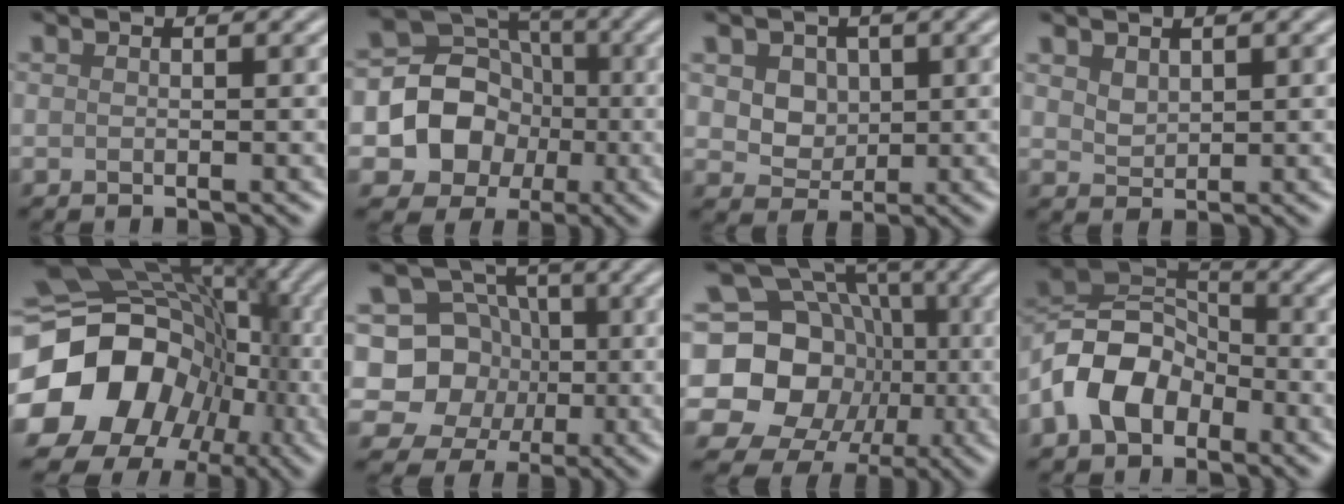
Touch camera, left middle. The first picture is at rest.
{"total": 9.2, "force": [-1.3, 8.4, 3.5], "torque": [-0.049, 0.022, -0.047]}
{"total": 5.9, "force": [2.4, 4.6, 2.8], "torque": [-0.052, 0.020, 0.031]}
{"total": 1.4, "force": [1.0, 0.9, 0.5], "torque": [-0.014, 0.000, 0.022]}
{"total": 17.5, "force": [-4.0, 14.6, 8.8], "torque": [-0.188, -0.024, -0.058]}
{"total": 8.9, "force": [0.4, 8.1, 3.7], "torque": [-0.047, 0.035, -0.033]}
{"total": 20.7, "force": [-2.0, 18.7, 8.8], "torque": [-0.165, 0.022, -0.075]}
{"total": 7.5, "force": [-3.1, 5.1, 4.5], "torque": [-0.085, 0.011, -0.075]}